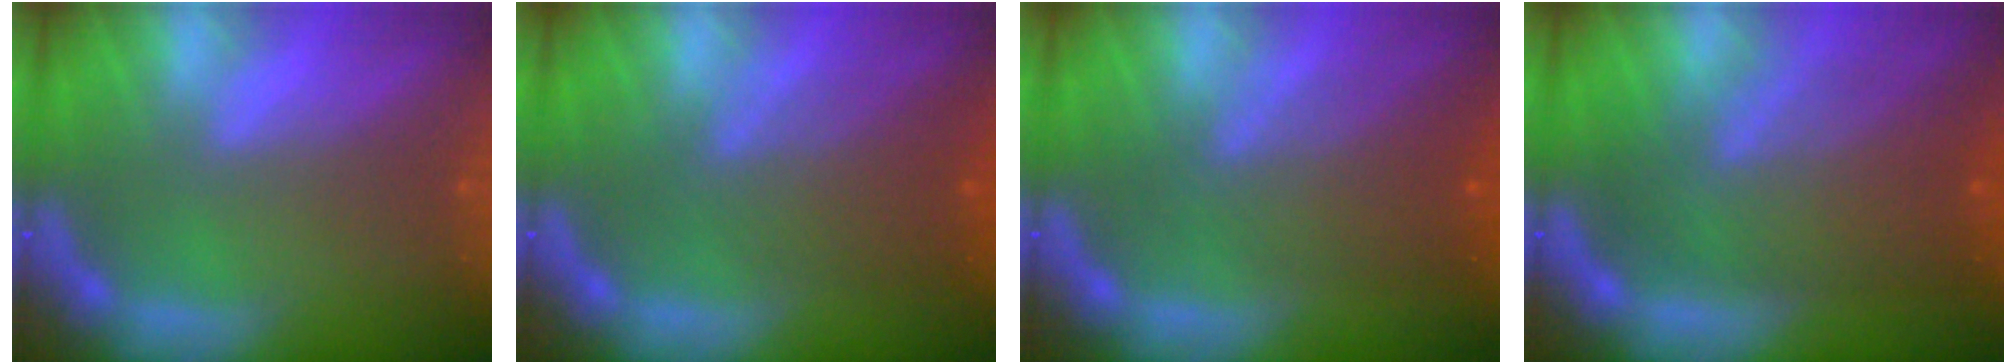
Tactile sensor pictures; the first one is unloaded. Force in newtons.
{"total": 5.5}
{"total": 6.0}
{"total": 9.1}